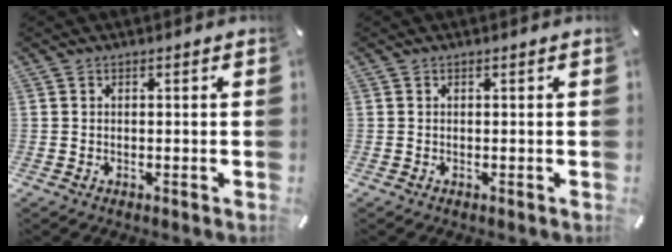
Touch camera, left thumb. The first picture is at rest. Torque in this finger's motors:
{"motor_torque": [0.62, -0.35, -0.07, 0.19, 0.00]}